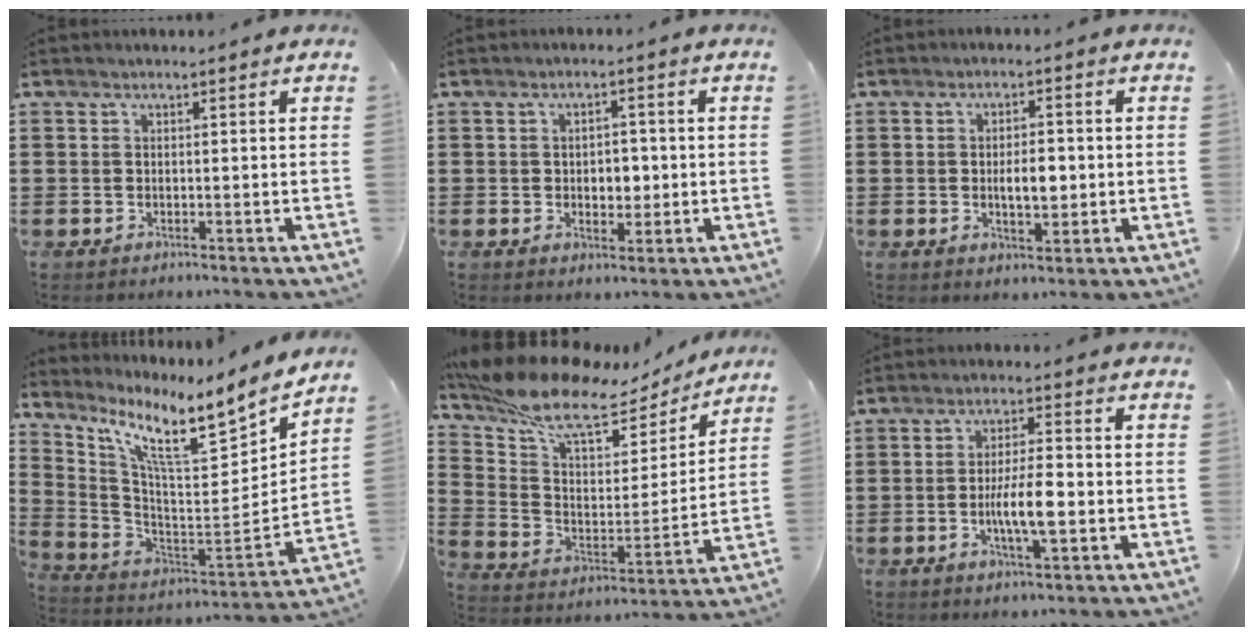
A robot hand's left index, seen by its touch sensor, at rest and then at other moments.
{"total": 3.4, "force": [-0.3, 2.2, 2.5], "torque": [-0.039, 0.001, -0.013]}
{"total": 4.0, "force": [-0.2, 2.1, 3.4], "torque": [-0.052, -0.002, -0.010]}
{"total": 10.1, "force": [6.7, 1.6, 7.4], "torque": [-0.158, -0.052, 0.102]}
{"total": 12.1, "force": [9.0, 4.4, 6.7], "torque": [-0.151, -0.046, 0.154]}
{"total": 7.0, "force": [-1.5, 1.8, 6.6], "torque": [-0.125, -0.007, -0.033]}